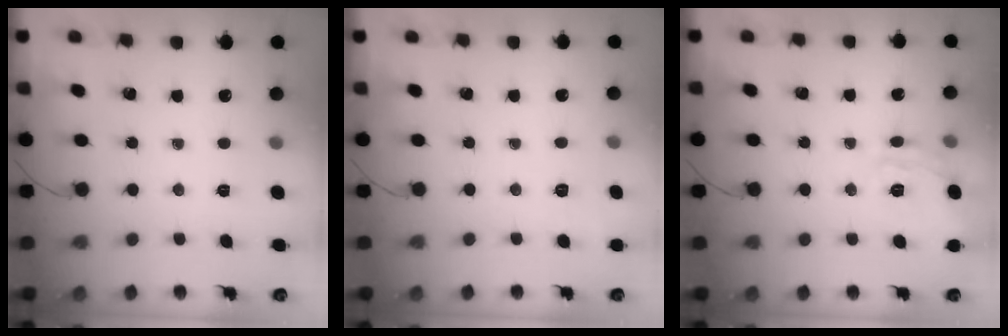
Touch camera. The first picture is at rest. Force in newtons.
{"total": 1.8, "press": 0.5, "slide": 1.7}
{"total": 12.7, "press": 12.7, "slide": 0.6}